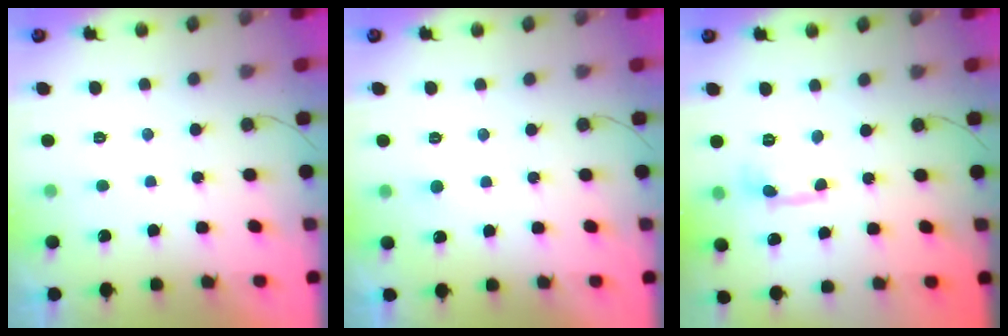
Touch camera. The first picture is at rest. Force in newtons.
{"total": 3.7, "press": 3.7, "slide": 0.4}
{"total": 1.8, "press": 1.8, "slide": 0.2}